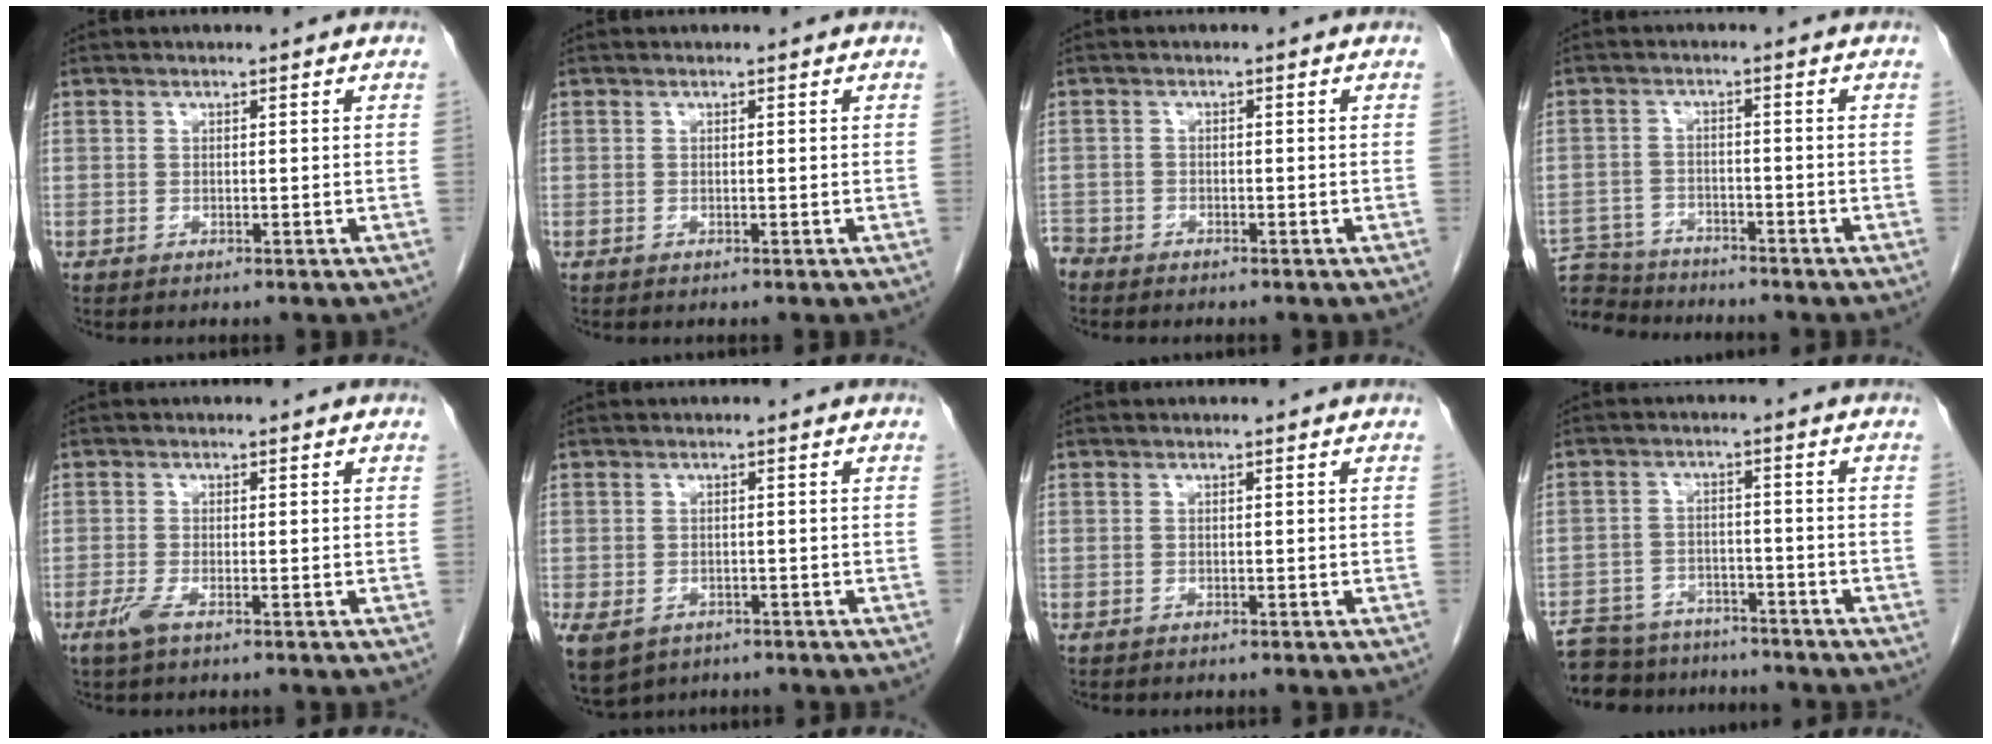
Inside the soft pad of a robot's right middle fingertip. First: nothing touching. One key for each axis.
{"total": 0.0}
{"total": 2.5, "fx": -2.3, "fy": 0.9, "fz": 0.1, "tx": -0.005, "ty": -0.001, "tz": -0.045}
{"total": 10.3, "fx": -9.9, "fy": 2.5, "fz": 1.7, "tx": -0.043, "ty": 0.003, "tz": -0.164}
{"total": 2.0, "fx": -1.2, "fy": 0.3, "fz": 1.6, "tx": -0.039, "ty": -0.005, "tz": -0.029}
{"total": 11.5, "fx": -6.6, "fy": 7.8, "fz": 5.3, "tx": -0.151, "ty": -0.016, "tz": -0.083}
{"total": 0.0}
{"total": 13.7, "fx": -12.1, "fy": 5.4, "fz": 3.7, "tx": -0.079, "ty": 0.007, "tz": -0.171}